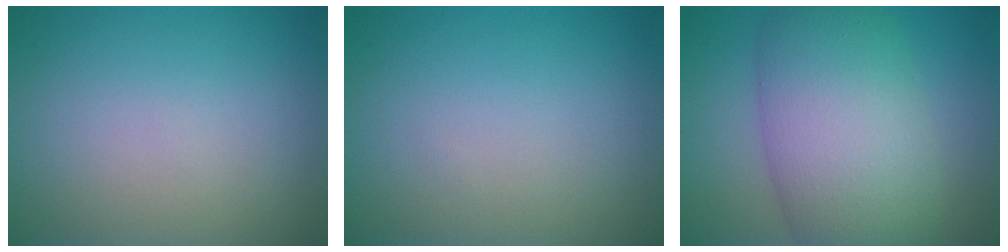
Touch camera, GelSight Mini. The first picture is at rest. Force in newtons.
{"total": 0.0}
{"total": 10.5, "press": 10.5, "slide": 0.1}